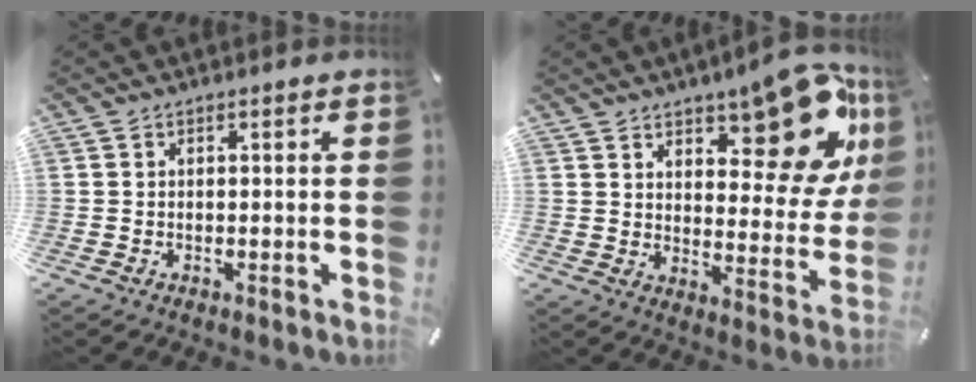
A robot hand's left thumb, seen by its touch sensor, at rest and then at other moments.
{"total": 18.8, "force": [11.8, 8.3, 12.0], "torque": [-0.132, -0.094, 0.194]}